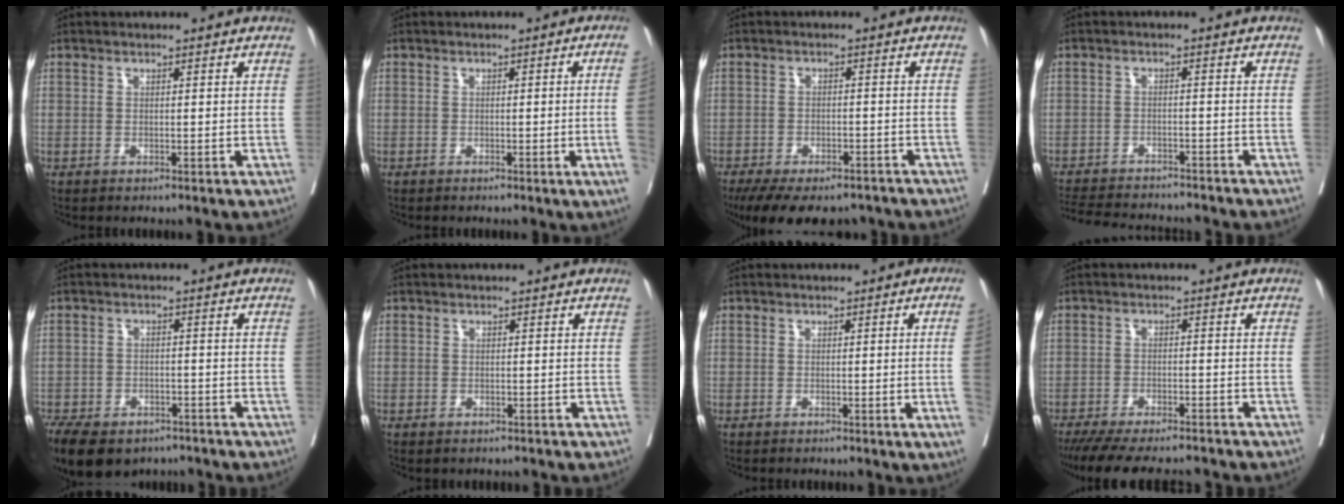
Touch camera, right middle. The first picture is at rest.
{"total": 4.1, "force": [-0.6, -1.5, 3.7], "torque": [-0.042, -0.008, -0.007]}
{"total": 14.6, "force": [-11.6, 5.7, 6.8], "torque": [-0.142, -0.014, -0.159]}
{"total": 13.6, "force": [-12.5, 2.2, 4.6], "torque": [-0.097, -0.013, -0.175]}
{"total": 15.1, "force": [-10.5, 8.5, 6.8], "torque": [-0.174, -0.015, -0.148]}
{"total": 2.7, "force": [-2.4, 1.0, 0.8], "torque": [-0.014, -0.005, -0.028]}
{"total": 4.3, "force": [-0.6, -1.9, 3.8], "torque": [-0.045, -0.009, -0.007]}
{"total": 14.0, "force": [-12.5, 2.5, 5.9], "torque": [-0.114, -0.023, -0.177]}